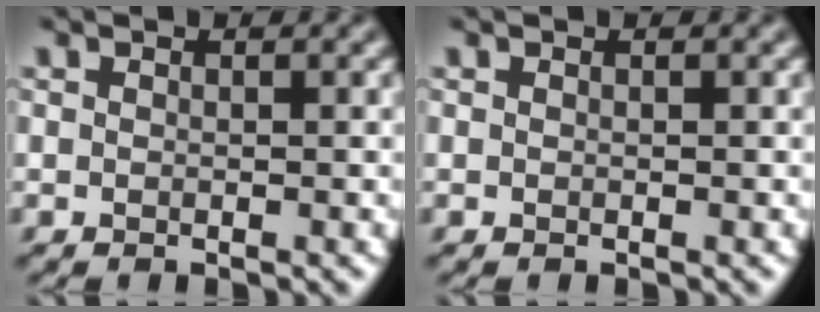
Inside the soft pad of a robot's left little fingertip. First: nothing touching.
{"total": 0.0}